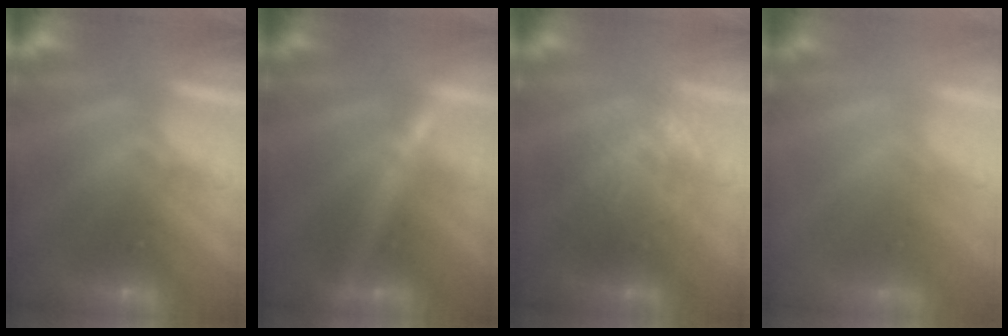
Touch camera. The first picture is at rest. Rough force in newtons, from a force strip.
{"total": 2.4}
{"total": 2.4}
{"total": 7.9}